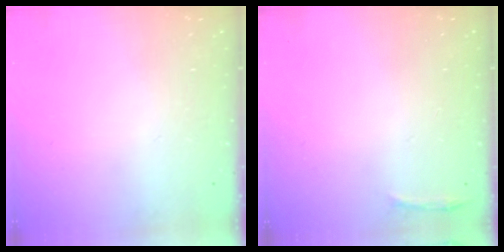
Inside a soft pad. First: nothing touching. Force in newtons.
{"total": 3.0, "press": 1.9, "slide": 2.3}